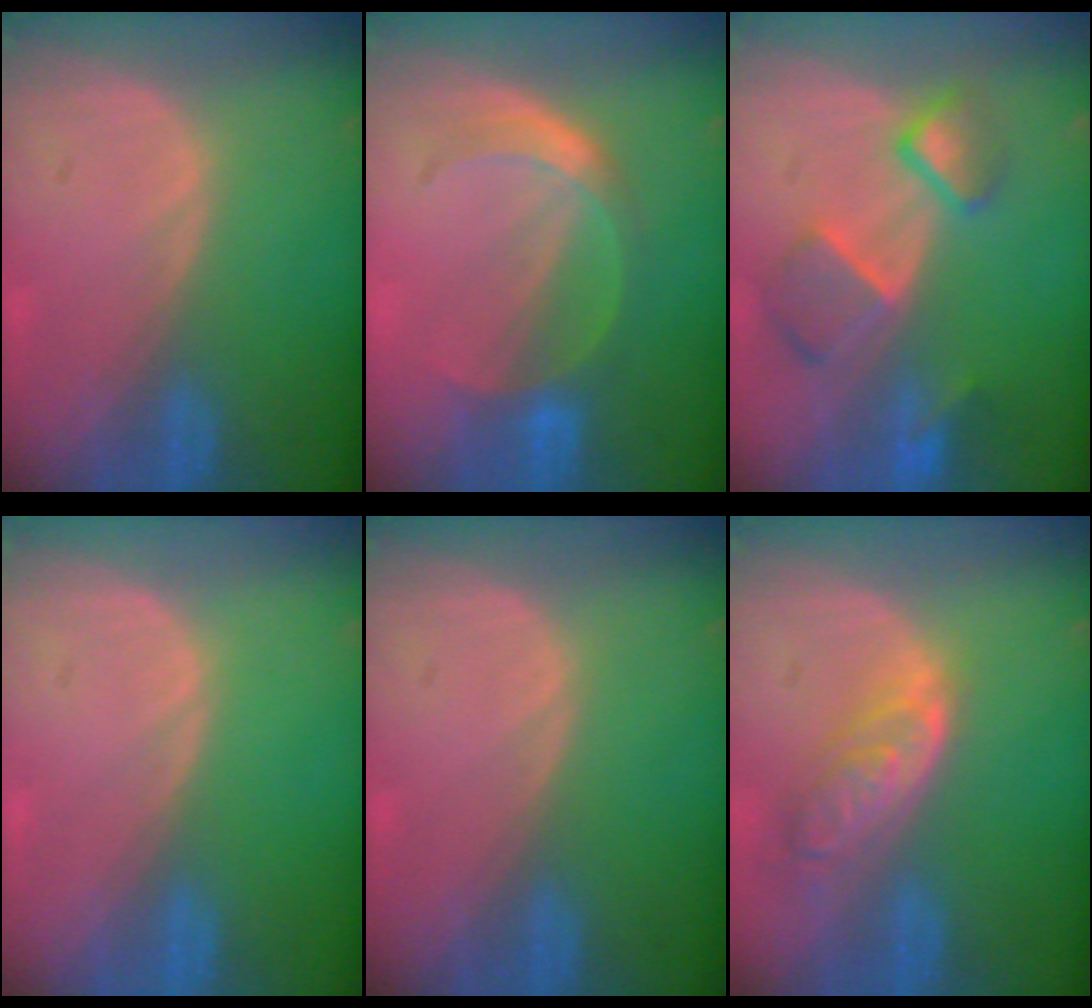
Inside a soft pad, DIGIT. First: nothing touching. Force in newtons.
{"total": 4.9, "press": 4.9, "slide": 0.3}
{"total": 7.6, "press": 6.7, "slide": 3.5}
{"total": 0.0}
{"total": 0.0}
{"total": 6.3, "press": 5.7, "slide": 2.8}